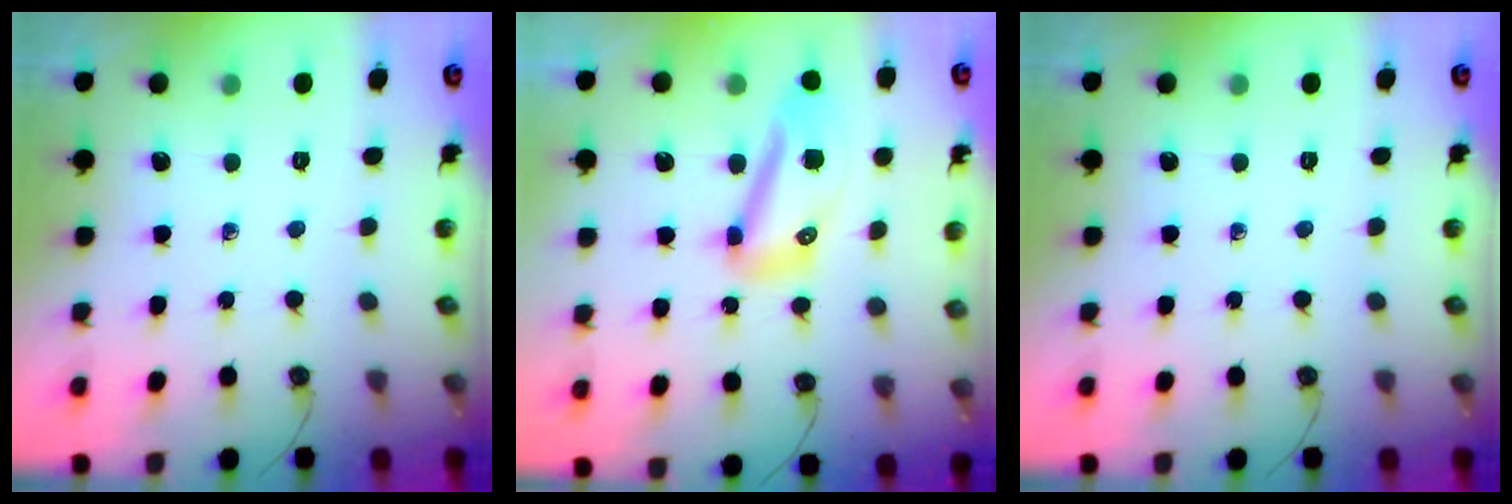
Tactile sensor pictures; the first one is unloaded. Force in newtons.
{"total": 11.8, "press": 11.7, "slide": 1.5}
{"total": 0.0}